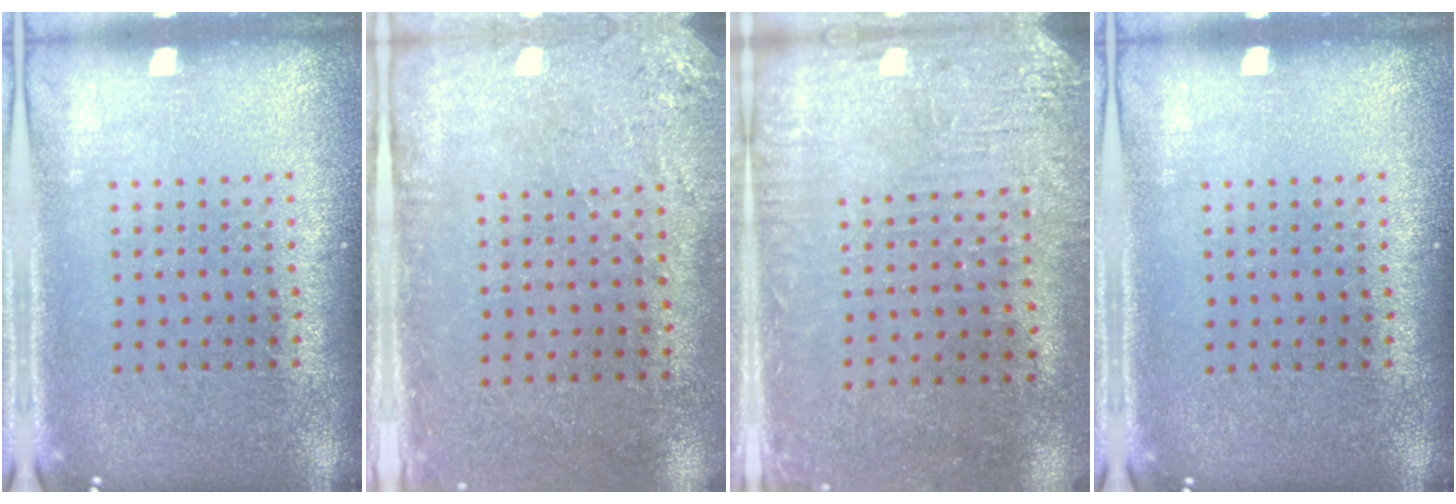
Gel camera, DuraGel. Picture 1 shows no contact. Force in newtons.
{"total": 2.8, "press": 2.3, "slide": 1.6}
{"total": 3.2, "press": 2.7, "slide": 1.8}
{"total": 0.0}